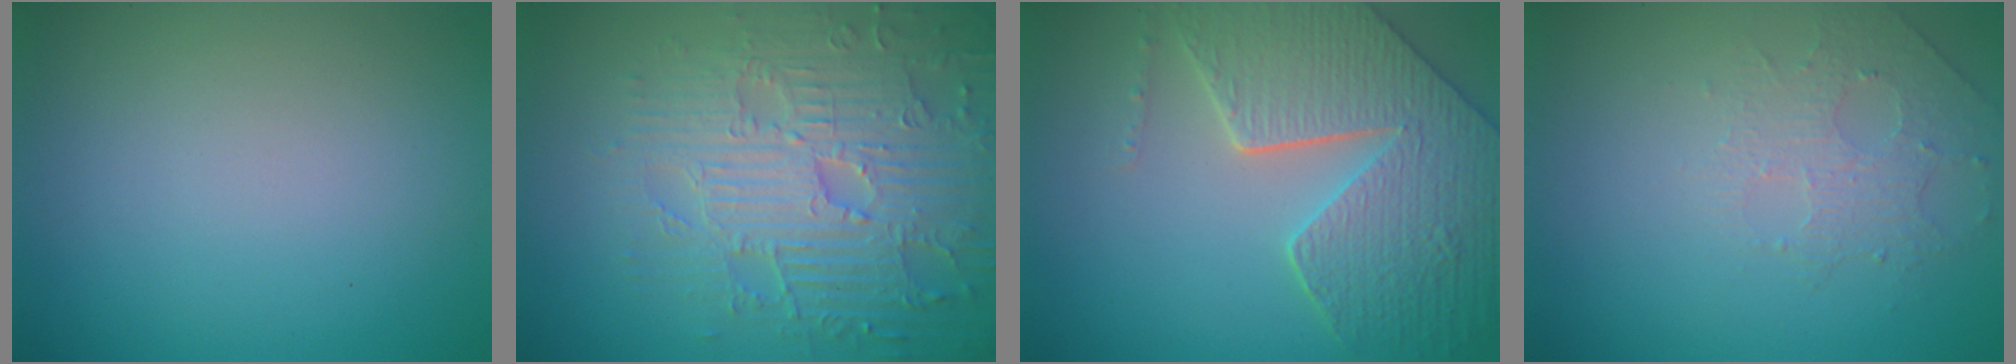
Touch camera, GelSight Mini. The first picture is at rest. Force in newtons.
{"total": 7.7, "press": 5.9, "slide": 4.8}
{"total": 8.3, "press": 6.1, "slide": 5.6}
{"total": 1.6, "press": 1.2, "slide": 1.0}